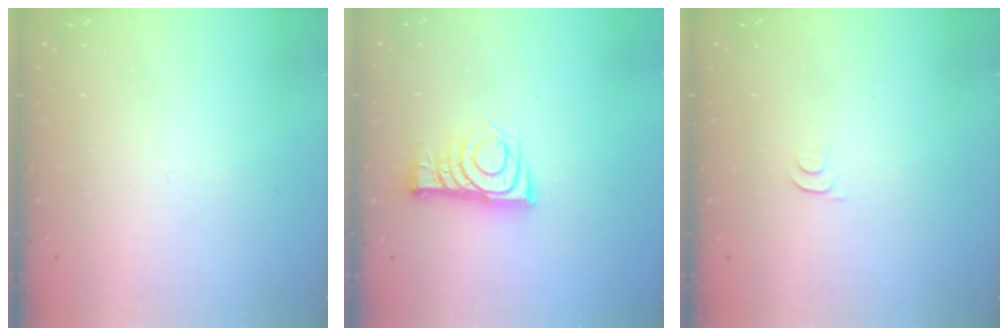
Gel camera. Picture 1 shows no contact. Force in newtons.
{"total": 9.5, "press": 9.5, "slide": 0.3}
{"total": 3.3, "press": 3.2, "slide": 0.4}